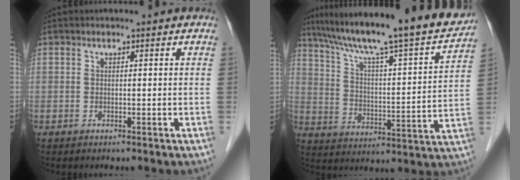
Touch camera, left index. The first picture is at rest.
{"total": 24.3, "force": [20.8, 1.5, 12.4], "torque": [-0.206, -0.017, 0.299]}